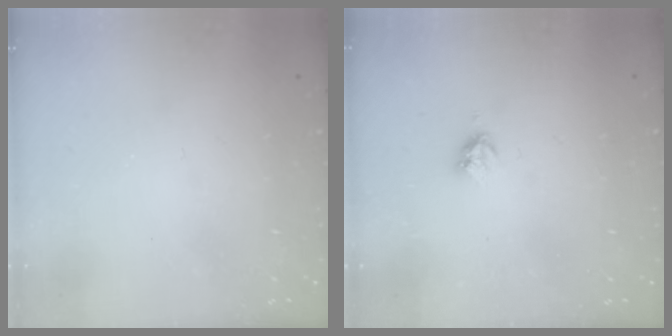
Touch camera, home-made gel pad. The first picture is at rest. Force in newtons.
{"total": 3.0, "press": 3.0, "slide": 0.3}